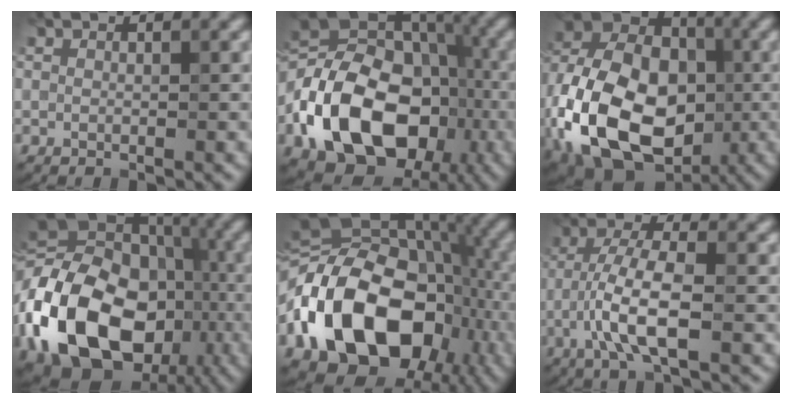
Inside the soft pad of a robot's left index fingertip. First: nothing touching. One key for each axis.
{"total": 16.5, "fx": -5.1, "fy": 11.7, "fz": 10.3, "tx": -0.189, "ty": -0.006, "tz": -0.099}
{"total": 18.9, "fx": -6.0, "fy": 12.9, "fz": 12.5, "tx": -0.245, "ty": -0.014, "tz": -0.100}
{"total": 19.8, "fx": -5.2, "fy": 14.7, "fz": 12.3, "tx": -0.259, "ty": 0.000, "tz": -0.094}
{"total": 18.7, "fx": -5.0, "fy": 13.2, "fz": 12.3, "tx": -0.245, "ty": 0.006, "tz": -0.098}
{"total": 5.7, "fx": -1.9, "fy": 1.5, "fz": 5.1, "tx": -0.105, "ty": 0.009, "tz": -0.041}